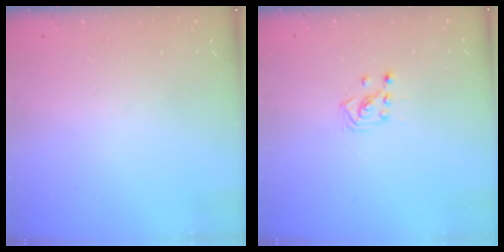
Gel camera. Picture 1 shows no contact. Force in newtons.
{"total": 2.6, "press": 2.5, "slide": 0.7}